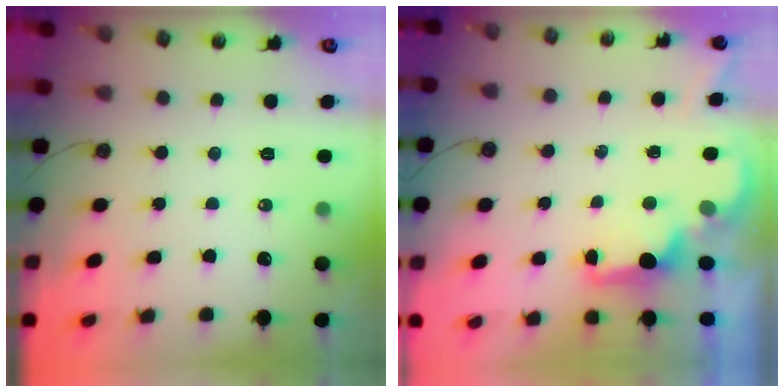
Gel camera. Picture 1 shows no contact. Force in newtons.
{"total": 1.9, "press": 1.7, "slide": 0.8}